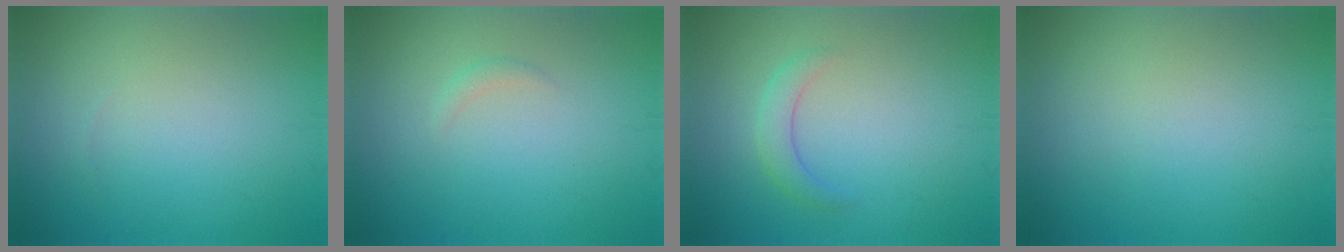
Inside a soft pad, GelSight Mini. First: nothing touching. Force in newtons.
{"total": 0.7, "press": 0.7, "slide": 0.0}
{"total": 1.9, "press": 1.9, "slide": 0.2}
{"total": 0.0}